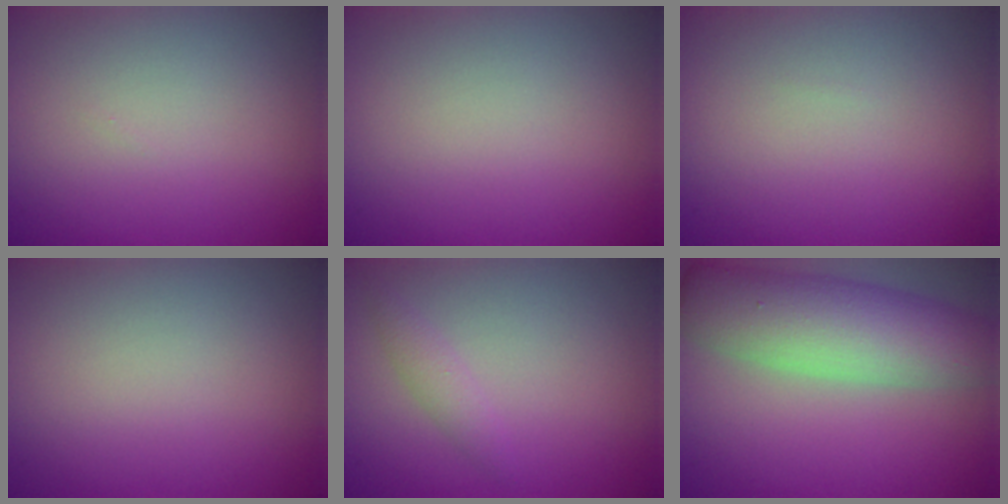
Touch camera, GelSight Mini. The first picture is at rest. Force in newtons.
{"total": 0.0}
{"total": 0.0}
{"total": 0.0}
{"total": 1.3, "press": 1.3, "slide": 0.0}
{"total": 8.0, "press": 8.0, "slide": 0.5}